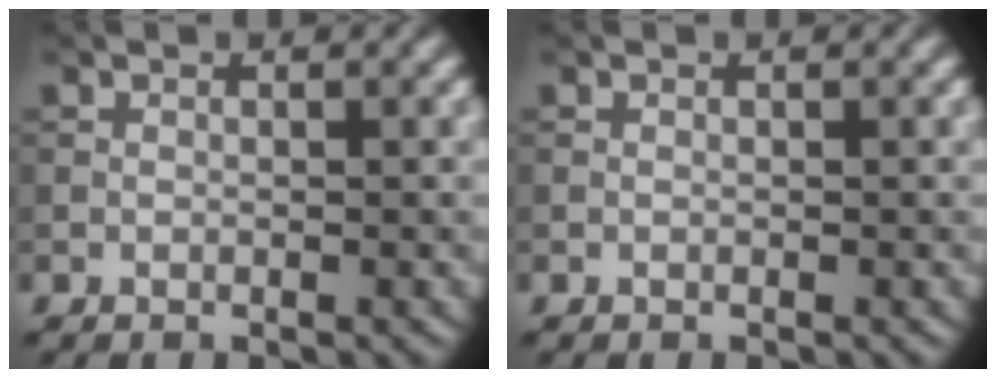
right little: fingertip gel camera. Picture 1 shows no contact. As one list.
[{"total": 0.0}]